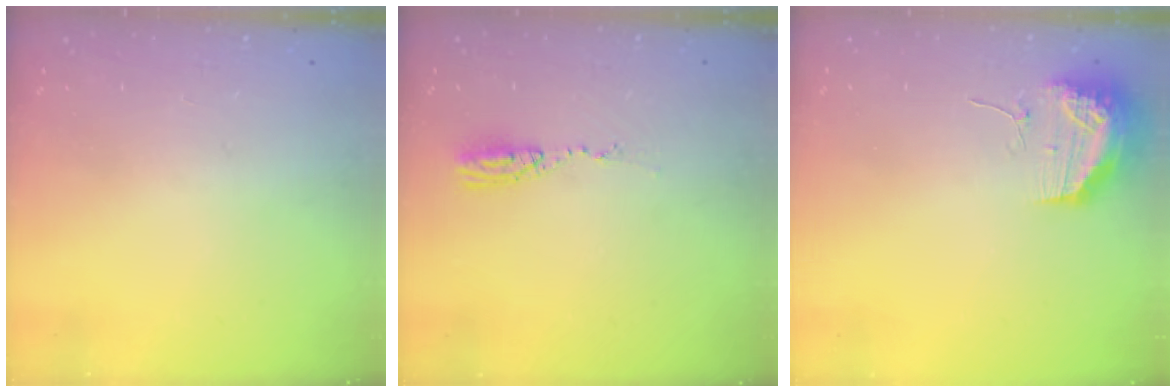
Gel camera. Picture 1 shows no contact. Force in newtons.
{"total": 6.3, "press": 6.1, "slide": 1.6}
{"total": 11.2, "press": 11.1, "slide": 1.6}